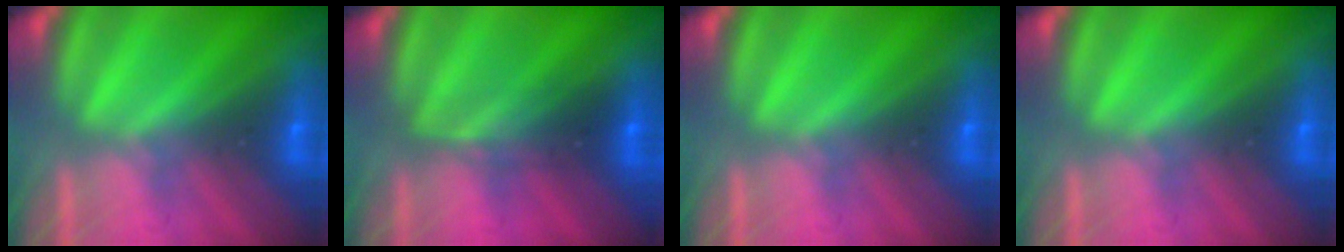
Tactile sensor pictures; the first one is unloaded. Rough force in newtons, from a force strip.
{"total": 2.4}
{"total": 0.0}
{"total": 0.0}